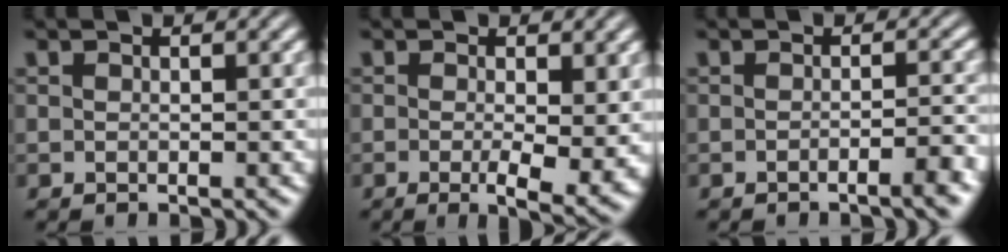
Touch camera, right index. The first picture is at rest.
{"total": 4.8, "force": [-1.7, 1.2, 4.4], "torque": [-0.064, -0.025, -0.020]}
{"total": 1.9, "force": [-1.6, -0.3, 1.1], "torque": [-0.013, 0.008, -0.032]}